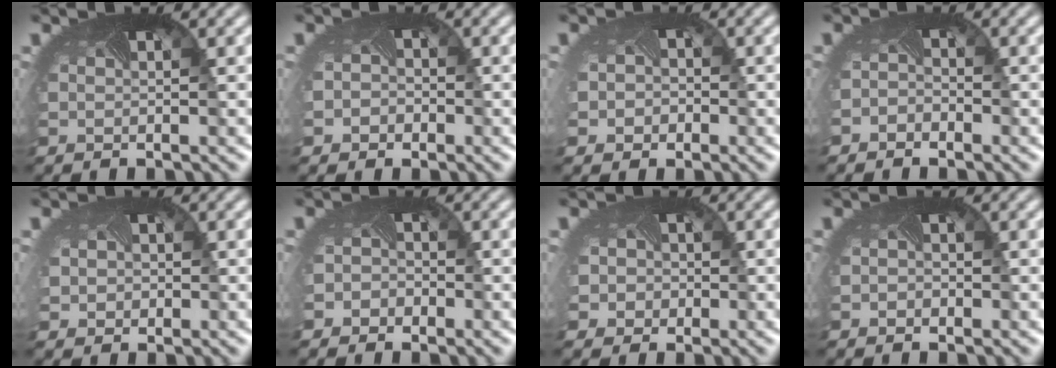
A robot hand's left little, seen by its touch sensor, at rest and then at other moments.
{"total": 2.1, "force": [-0.8, 1.9, 0.6], "torque": [-0.002, -0.012, -0.013]}
{"total": 3.5, "force": [-0.7, 3.1, 1.6], "torque": [-0.022, -0.012, -0.022]}
{"total": 1.1, "force": [-0.9, 0.2, -0.5], "torque": [0.005, -0.011, -0.019]}
{"total": 2.5, "force": [0.1, 2.3, 1.0], "torque": [-0.017, -0.002, 0.000]}
{"total": 2.1, "force": [-1.4, 1.6, 0.0], "torque": [0.007, -0.014, -0.022]}
{"total": 3.6, "force": [-0.8, 3.3, 1.1], "torque": [-0.013, -0.001, -0.027]}
{"total": 0.5, "force": [-0.3, 0.3, -0.3], "torque": [0.007, -0.005, -0.008]}